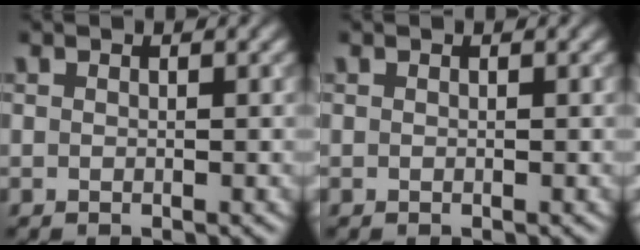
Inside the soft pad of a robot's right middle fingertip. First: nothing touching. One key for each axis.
{"total": 0.0}